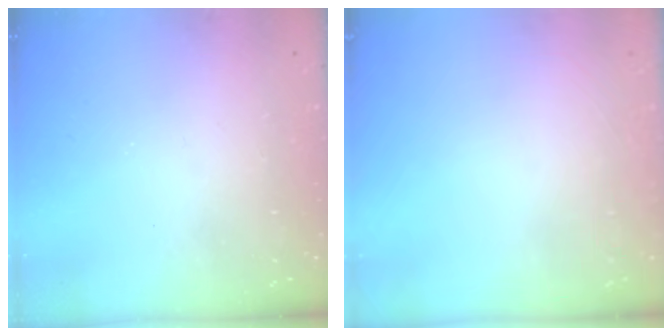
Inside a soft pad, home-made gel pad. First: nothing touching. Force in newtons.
{"total": 0.0}